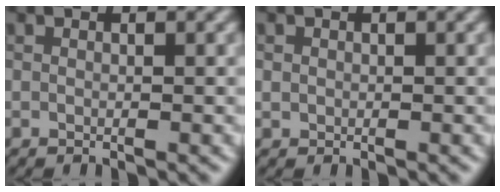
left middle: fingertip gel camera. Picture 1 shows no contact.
{"total": 0.6, "force": [0.1, 0.6, 0.1], "torque": [0.003, -0.002, 0.001]}